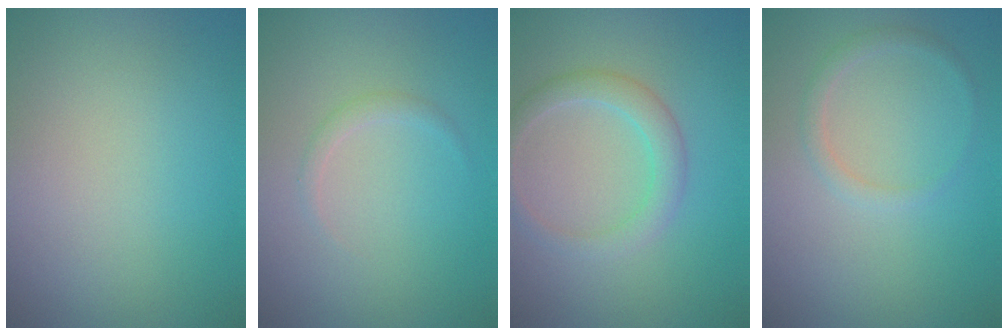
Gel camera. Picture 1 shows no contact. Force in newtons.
{"total": 0.9, "press": 0.9, "slide": 0.1}
{"total": 2.6, "press": 2.5, "slide": 0.2}
{"total": 1.3, "press": 1.3, "slide": 0.1}